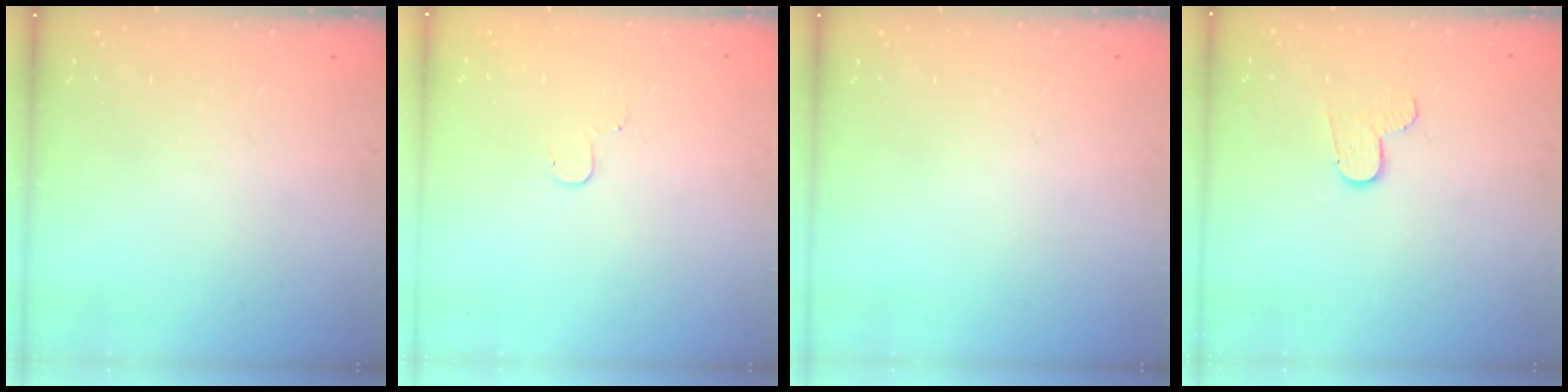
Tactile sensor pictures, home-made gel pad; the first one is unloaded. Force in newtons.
{"total": 3.2, "press": 3.2, "slide": 0.3}
{"total": 0.0}
{"total": 6.1, "press": 6.1, "slide": 0.5}